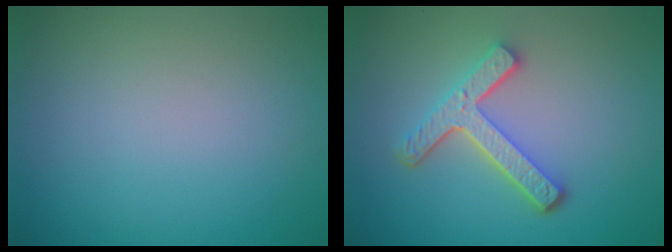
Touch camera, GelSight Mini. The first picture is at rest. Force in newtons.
{"total": 4.4, "press": 3.3, "slide": 2.9}